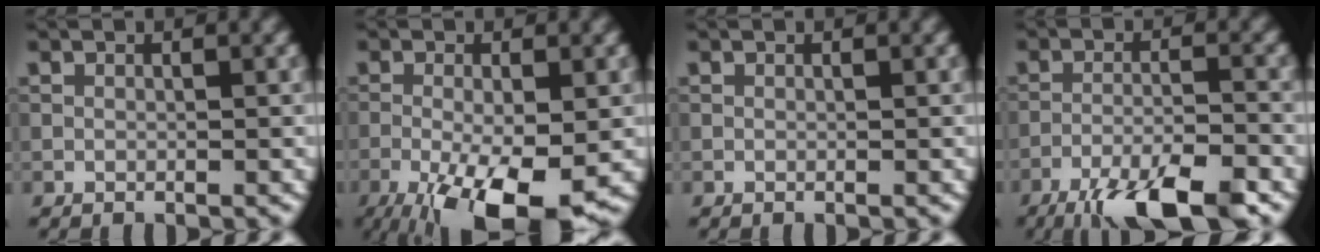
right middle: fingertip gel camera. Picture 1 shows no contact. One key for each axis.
{"total": 9.8, "fx": -4.1, "fy": 3.1, "fz": 8.4, "tx": -0.146, "ty": -0.018, "tz": -0.062}
{"total": 0.0}
{"total": 10.0, "fx": -7.2, "fy": 2.2, "fz": 6.5, "tx": -0.113, "ty": -0.020, "tz": -0.120}